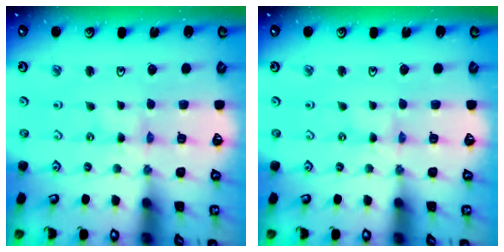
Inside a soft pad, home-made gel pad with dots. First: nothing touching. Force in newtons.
{"total": 0.0}